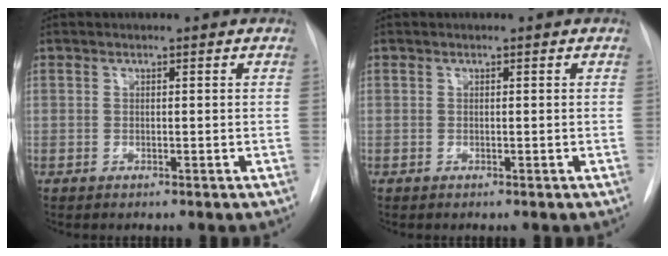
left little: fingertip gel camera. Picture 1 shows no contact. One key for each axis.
{"total": 0.0}